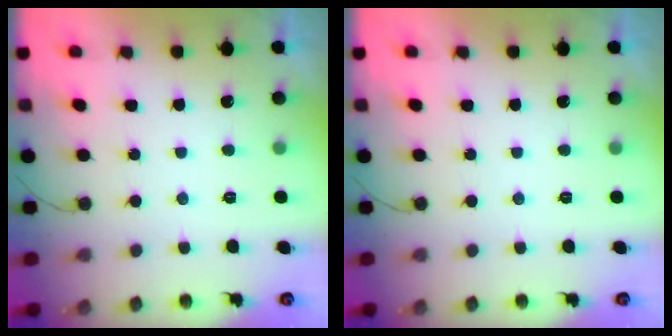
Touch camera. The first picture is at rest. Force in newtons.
{"total": 0.0}